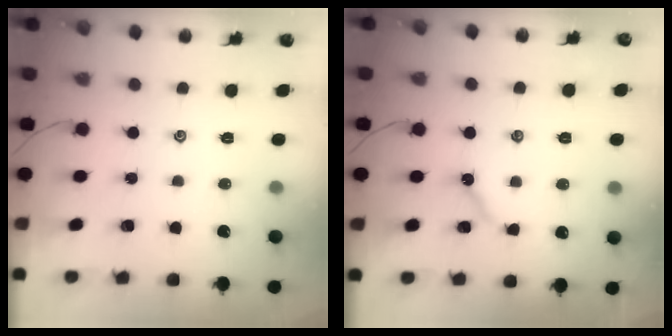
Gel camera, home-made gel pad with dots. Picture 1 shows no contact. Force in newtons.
{"total": 4.4, "press": 4.4, "slide": 0.6}